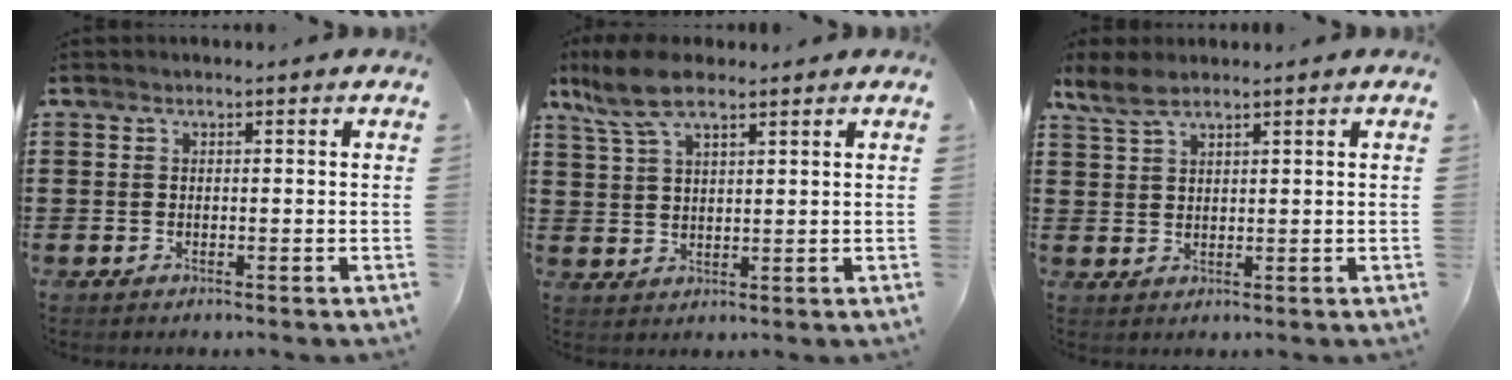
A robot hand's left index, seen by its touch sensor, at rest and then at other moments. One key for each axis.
{"total": 7.2, "fx": 4.9, "fy": 2.5, "fz": 4.6, "tx": -0.109, "ty": -0.001, "tz": 0.090}
{"total": 3.5, "fx": 2.5, "fy": 1.3, "fz": 2.1, "tx": -0.049, "ty": 0.003, "tz": 0.048}